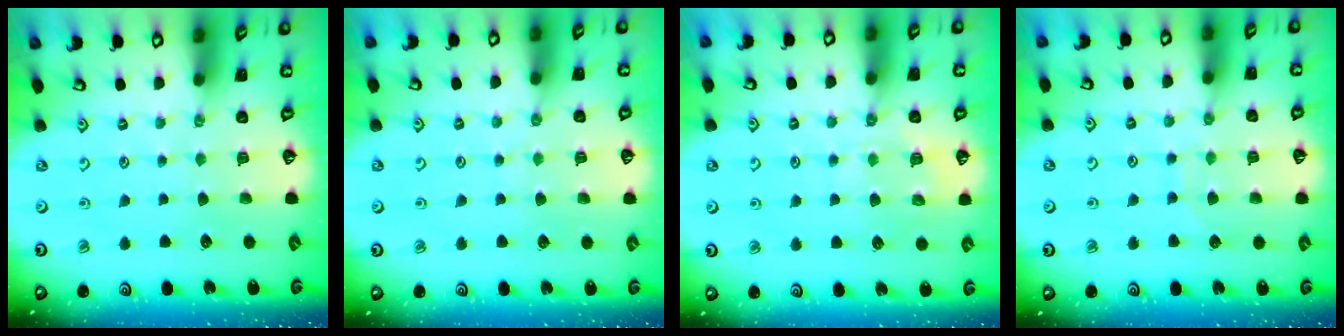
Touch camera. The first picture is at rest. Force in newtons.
{"total": 2.7, "press": 2.7, "slide": 0.5}
{"total": 8.6, "press": 8.6, "slide": 0.2}
{"total": 6.3, "press": 6.3, "slide": 0.6}